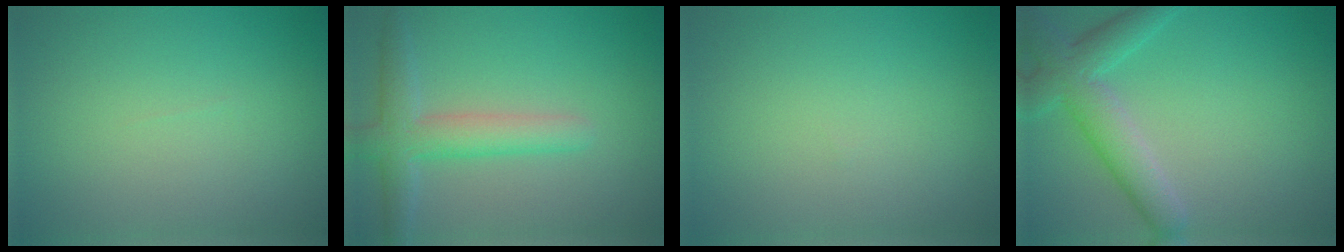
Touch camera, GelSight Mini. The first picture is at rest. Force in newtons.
{"total": 4.1, "press": 4.1, "slide": 0.3}
{"total": 0.0}
{"total": 4.9, "press": 4.9, "slide": 0.2}